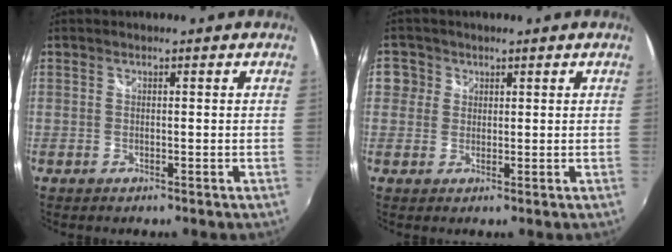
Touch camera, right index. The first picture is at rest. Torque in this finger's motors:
{"motor_torque": [0.00, 0.00, 0.01, 0.00]}